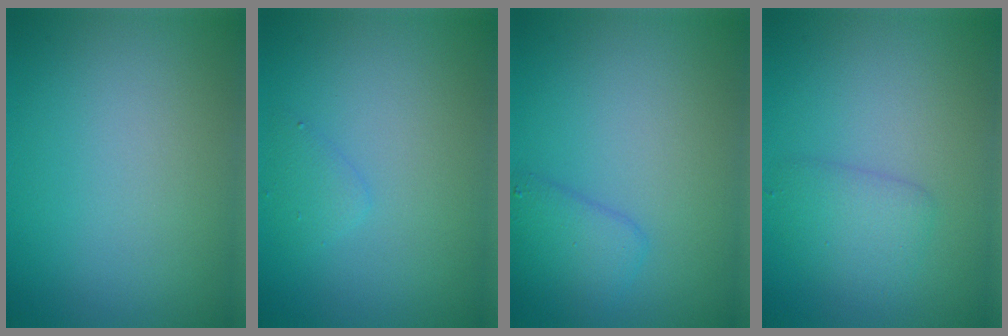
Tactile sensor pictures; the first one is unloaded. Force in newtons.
{"total": 1.0, "press": 1.0, "slide": 0.1}
{"total": 2.4, "press": 2.4, "slide": 0.1}
{"total": 2.0, "press": 2.0, "slide": 0.1}